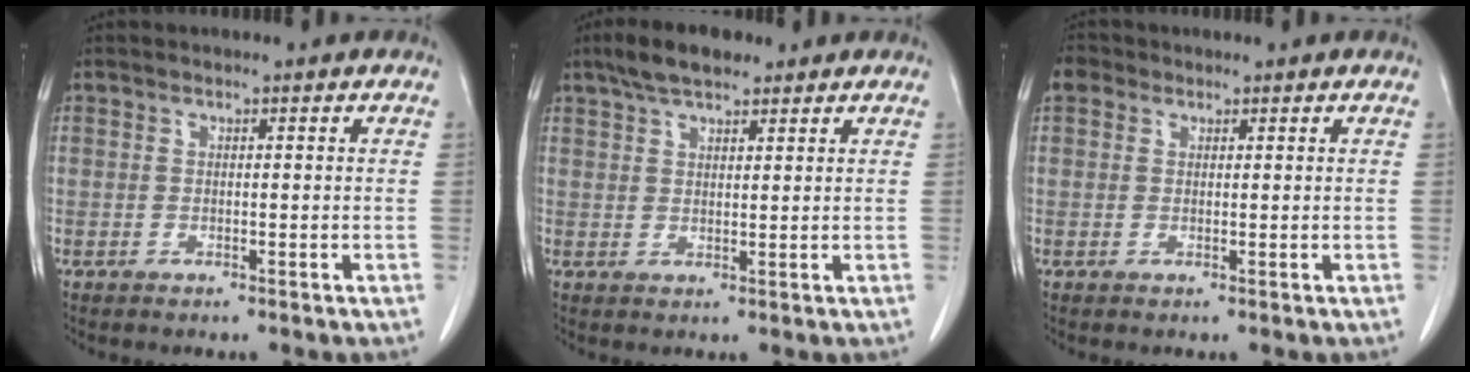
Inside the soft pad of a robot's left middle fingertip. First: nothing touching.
{"total": 5.7, "force": [4.3, 2.0, 3.2], "torque": [-0.066, 0.017, 0.077]}
{"total": 2.1, "force": [1.0, 1.7, 0.6], "torque": [-0.011, 0.013, 0.015]}